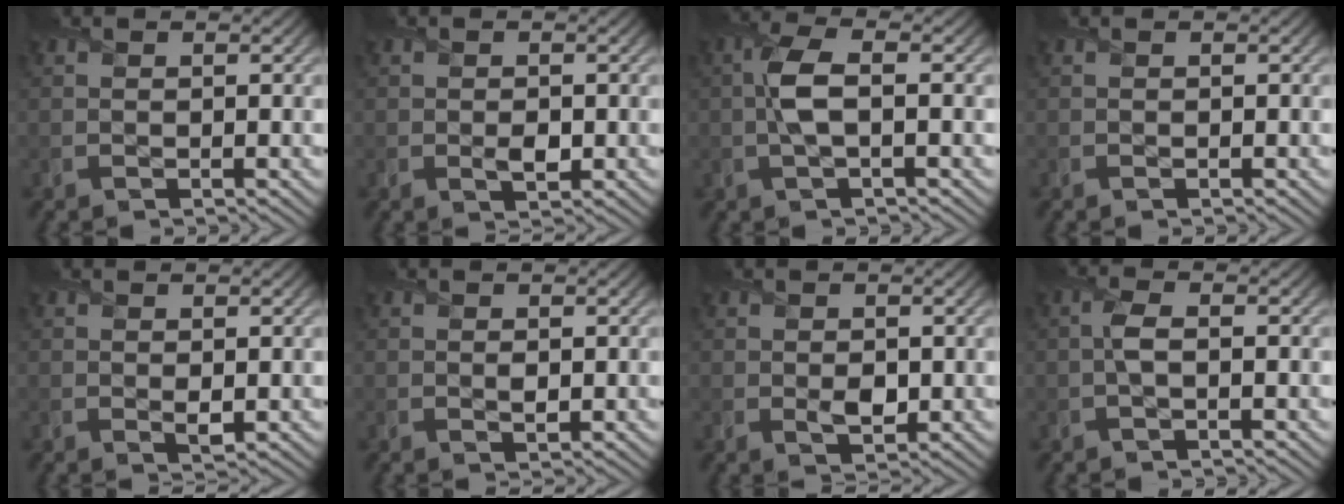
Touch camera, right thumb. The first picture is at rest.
{"total": 1.6, "force": [-0.3, 1.0, 1.2], "torque": [-0.017, -0.008, -0.002]}
{"total": 4.3, "force": [-0.1, 1.4, 4.1], "torque": [-0.096, 0.008, -0.007]}
{"total": 0.0}
{"total": 0.8, "force": [0.3, 0.3, 0.7], "torque": [-0.010, -0.006, 0.008]}
{"total": 0.7, "force": [0.2, 0.4, 0.5], "torque": [-0.007, -0.006, 0.004]}
{"total": 2.0, "force": [0.0, 1.4, 1.4], "torque": [-0.024, -0.009, 0.005]}
{"total": 2.0, "force": [-0.2, 0.6, 1.9], "torque": [-0.043, 0.005, -0.007]}